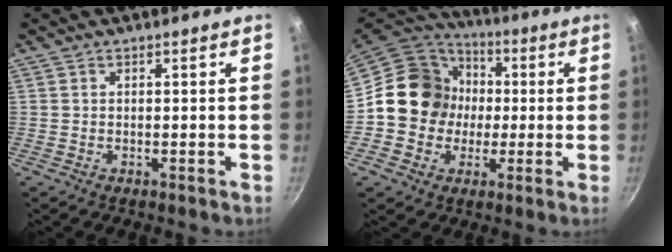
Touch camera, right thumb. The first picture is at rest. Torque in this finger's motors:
{"motor_torque": [1.16, 2.13, 0.67, -0.83, 0.10]}